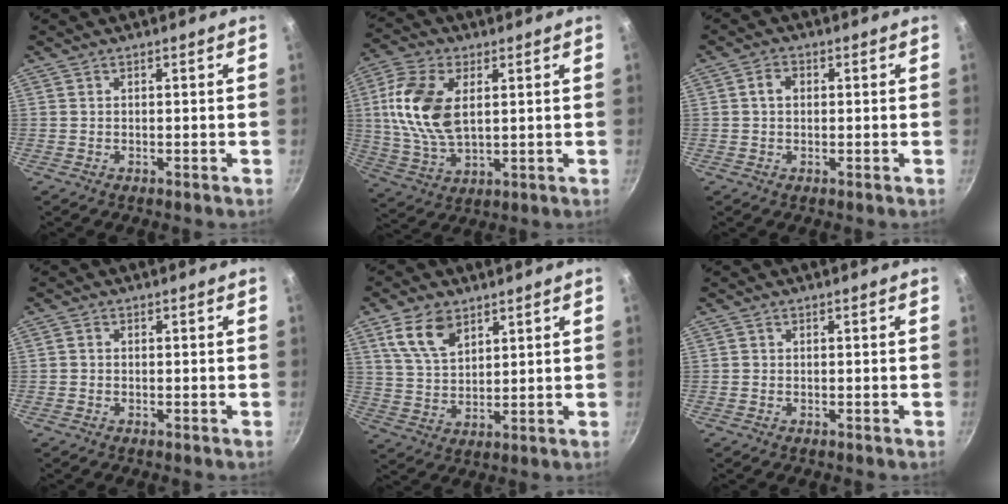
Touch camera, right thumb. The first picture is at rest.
{"total": 14.2, "force": [2.9, 8.0, 11.4], "torque": [-0.223, -0.005, 0.057]}
{"total": 2.7, "force": [0.3, 2.0, 1.7], "torque": [-0.022, 0.007, 0.002]}
{"total": 0.8, "force": [-0.2, 0.7, 0.4], "torque": [-0.006, 0.003, -0.004]}
{"total": 9.1, "force": [5.1, 5.2, 5.5], "torque": [-0.088, -0.020, 0.104]}
{"total": 0.0}